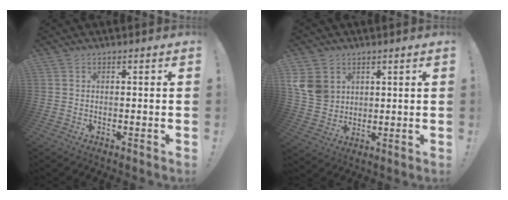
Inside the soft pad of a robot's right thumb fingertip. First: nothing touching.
{"total": 9.3, "force": [3.8, 7.7, 3.6], "torque": [-0.066, -0.019, 0.078]}